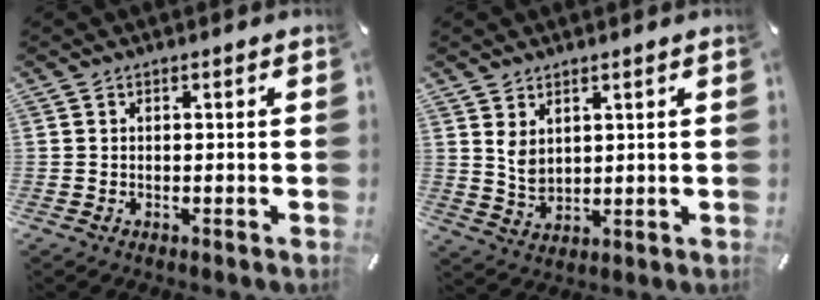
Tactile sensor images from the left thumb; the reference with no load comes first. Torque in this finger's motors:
{"motor_torque": [0.31, 0.23, 0.55, -0.62, 0.21]}